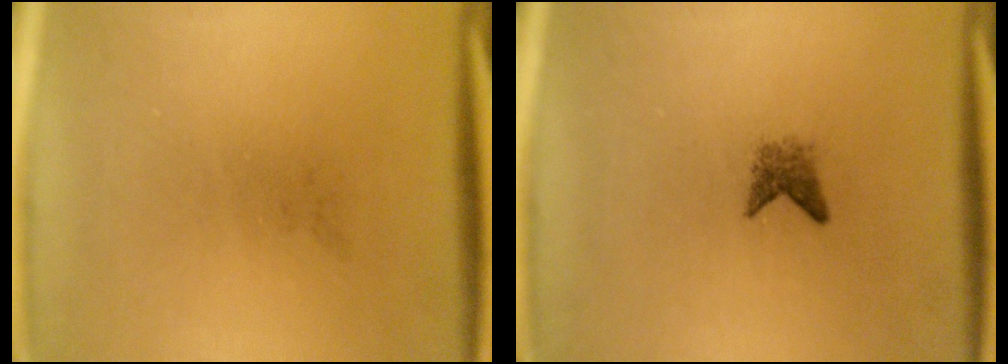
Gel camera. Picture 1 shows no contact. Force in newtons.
{"total": 1.6}